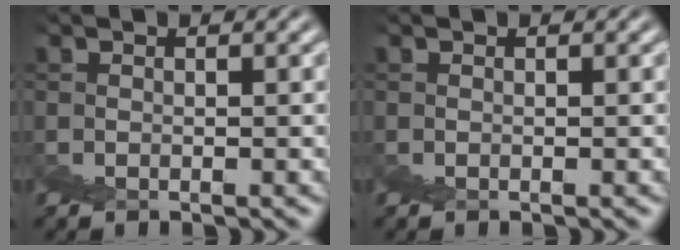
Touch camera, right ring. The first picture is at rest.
{"total": 0.0}